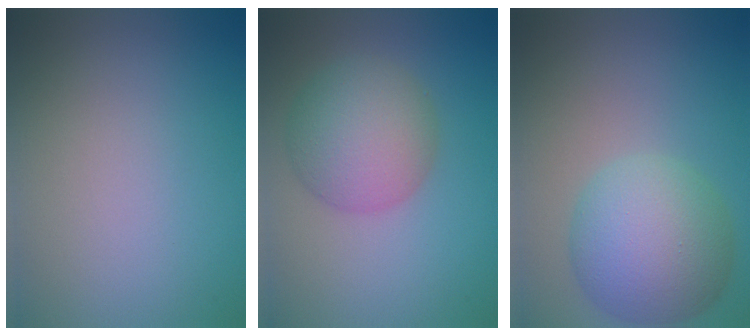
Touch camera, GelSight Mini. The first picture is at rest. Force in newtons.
{"total": 6.2, "press": 6.1, "slide": 0.3}
{"total": 8.0, "press": 8.0, "slide": 0.4}